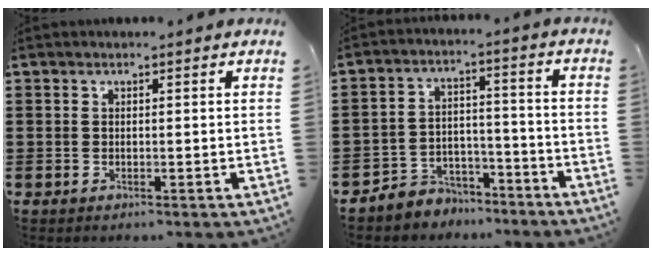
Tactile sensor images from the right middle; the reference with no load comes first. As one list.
[{"total": 5.2, "force": [-4.9, 1.7, -0.3], "torque": [-0.001, 0.012, -0.102]}]